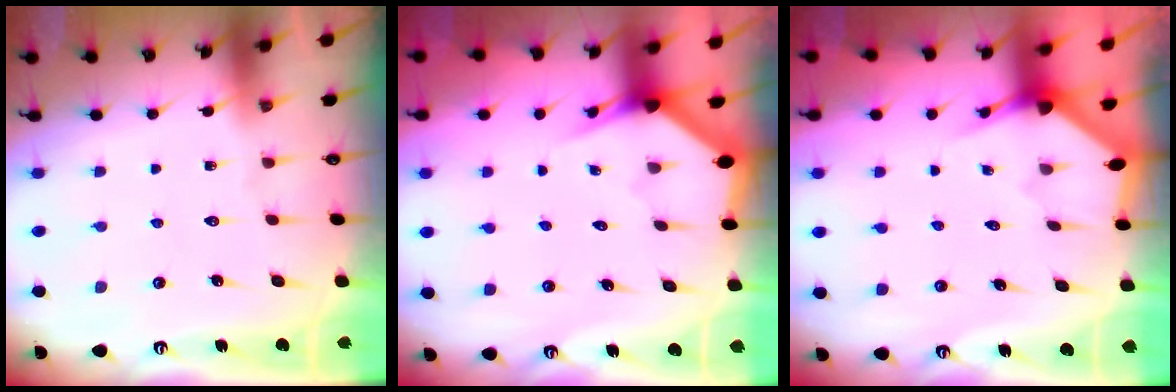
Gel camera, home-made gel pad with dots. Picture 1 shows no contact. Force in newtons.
{"total": 2.8, "press": 2.8, "slide": 0.1}
{"total": 2.6, "press": 2.6, "slide": 0.1}